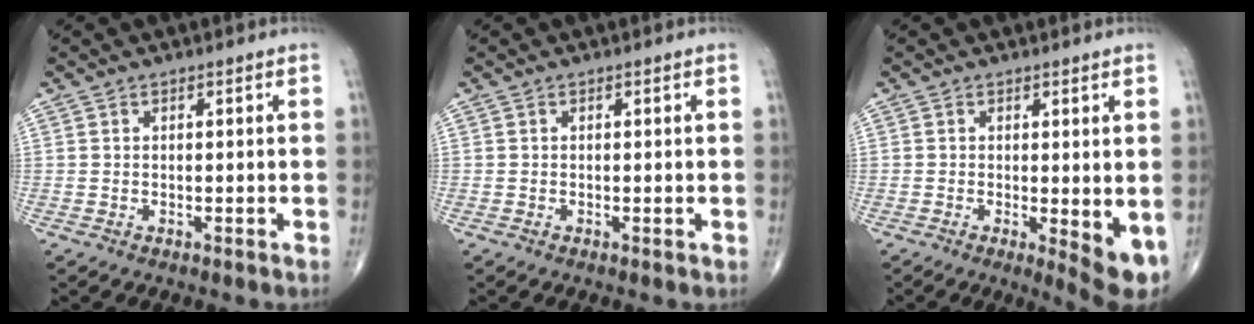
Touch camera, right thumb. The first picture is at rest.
{"total": 0.0}
{"total": 6.3, "force": [-0.9, 1.8, 6.0], "torque": [-0.080, -0.017, -0.011]}